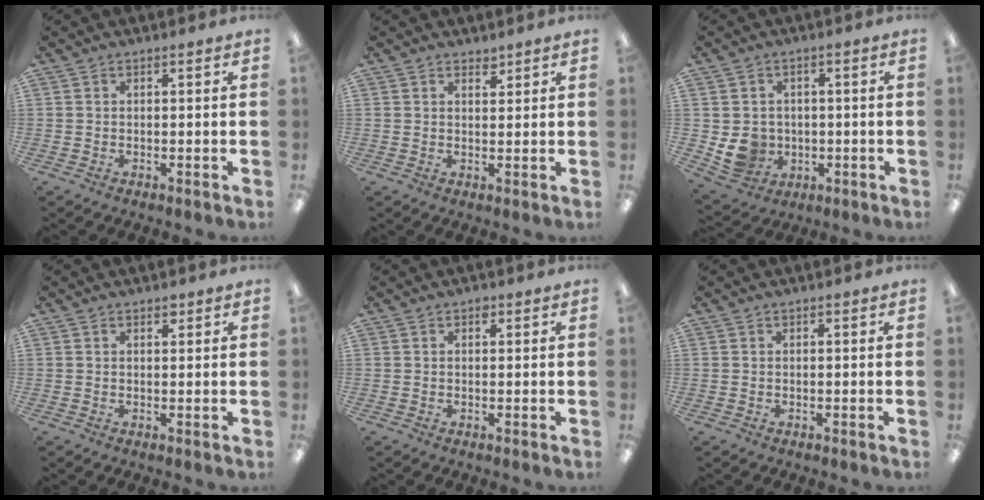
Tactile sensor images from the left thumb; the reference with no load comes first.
{"total": 2.0, "force": [1.7, 0.8, 0.4], "torque": [0.008, -0.010, 0.030]}
{"total": 7.5, "force": [-0.5, 7.1, 2.5], "torque": [-0.059, 0.003, 0.000]}
{"total": 1.3, "force": [1.0, 0.7, 0.5], "torque": [0.005, -0.005, 0.014]}
{"total": 1.0, "force": [0.6, 0.7, 0.4], "torque": [-0.002, 0.000, 0.009]}
{"total": 0.0}